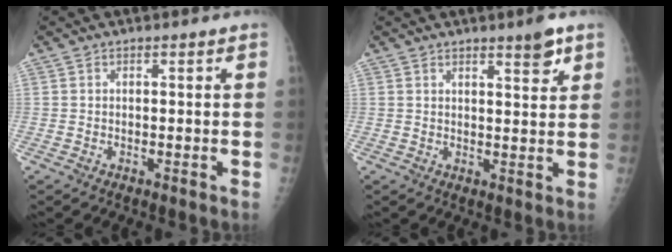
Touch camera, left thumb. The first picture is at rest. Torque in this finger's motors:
{"motor_torque": [0.09, 0.22, -0.15, -0.01, 0.02]}